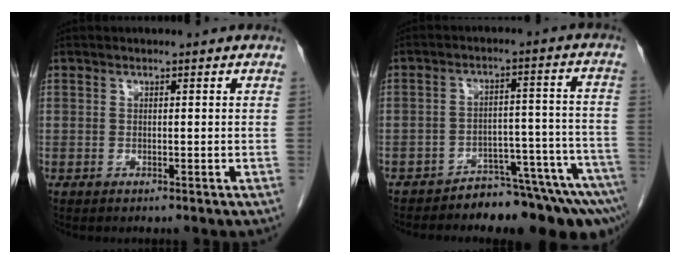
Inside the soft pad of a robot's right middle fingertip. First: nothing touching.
{"total": 11.9, "force": [-10.7, 2.2, 4.8], "torque": [-0.024, 0.046, -0.145]}